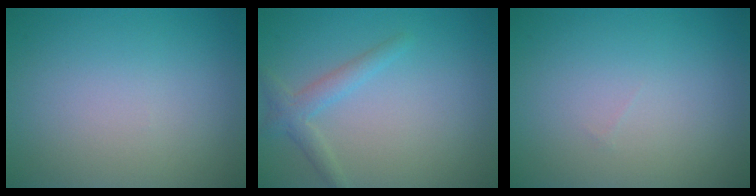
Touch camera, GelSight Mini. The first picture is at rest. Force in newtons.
{"total": 2.1, "press": 2.1, "slide": 0.1}
{"total": 0.0}